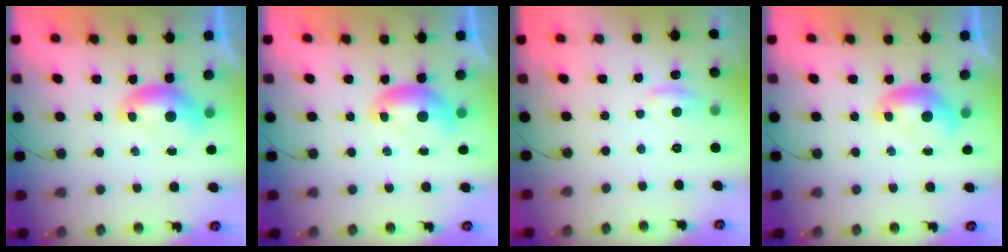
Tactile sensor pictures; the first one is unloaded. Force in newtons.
{"total": 0.0}
{"total": 1.7, "press": 1.6, "slide": 0.7}
{"total": 0.0}